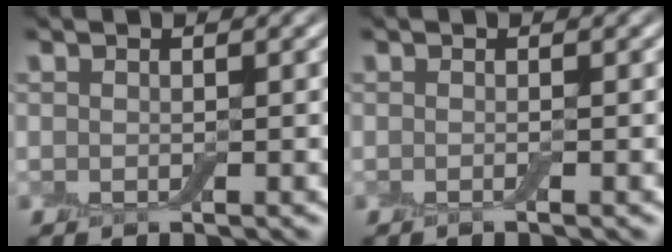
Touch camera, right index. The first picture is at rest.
{"total": 0.8, "force": [-0.3, 0.1, 0.7], "torque": [-0.008, -0.007, -0.009]}